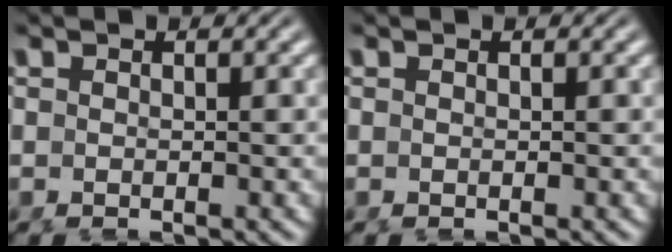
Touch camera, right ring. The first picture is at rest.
{"total": 0.0}